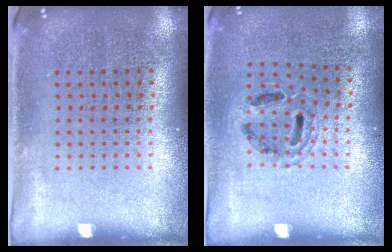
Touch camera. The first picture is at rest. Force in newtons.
{"total": 0.9, "press": 0.9, "slide": 0.1}